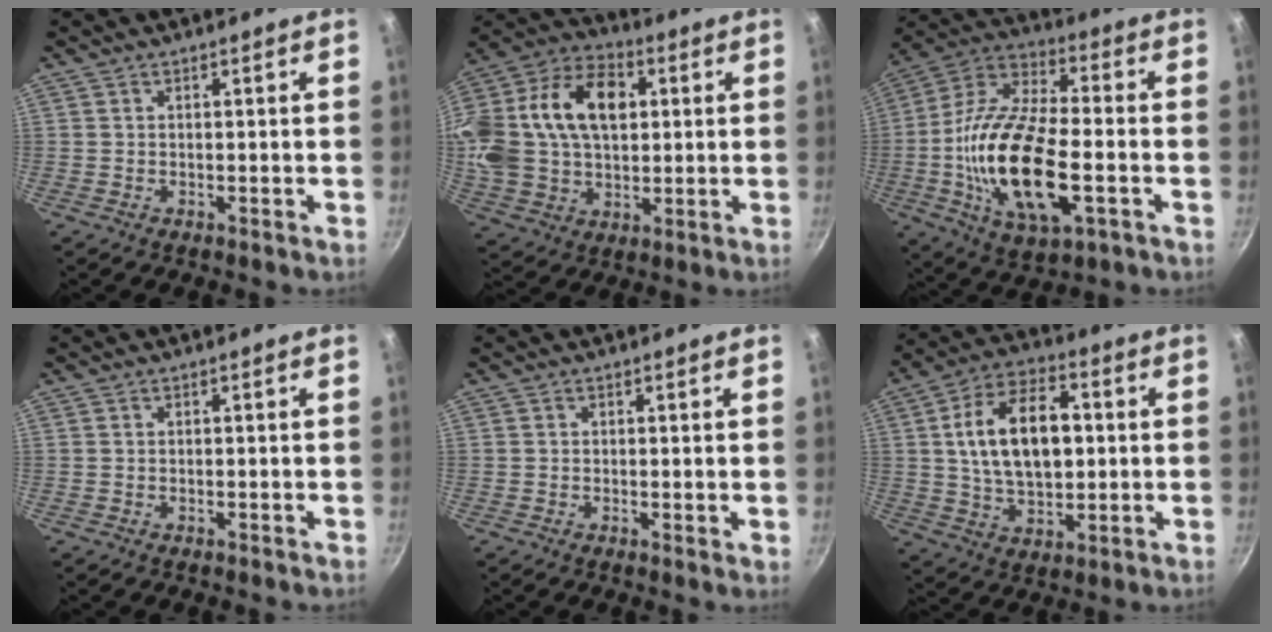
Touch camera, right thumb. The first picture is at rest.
{"total": 26.7, "force": [5.5, 18.3, 18.7], "torque": [-0.372, 0.029, 0.090]}
{"total": 23.0, "force": [-4.5, 10.2, 20.1], "torque": [-0.386, 0.017, -0.094]}
{"total": 0.0}
{"total": 1.0, "force": [0.2, 0.2, 0.9], "torque": [-0.012, -0.007, -0.001]}
{"total": 17.4, "force": [2.1, 10.4, 13.7], "torque": [-0.208, 0.012, 0.032]}